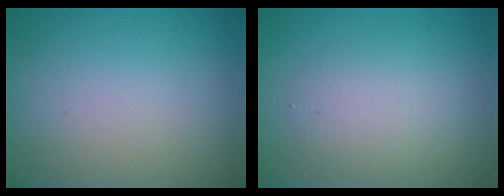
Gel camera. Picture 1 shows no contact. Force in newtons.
{"total": 2.7, "press": 2.7, "slide": 0.2}